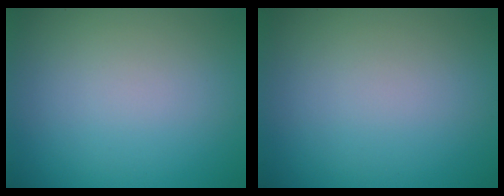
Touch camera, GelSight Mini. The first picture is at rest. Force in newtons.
{"total": 0.0}